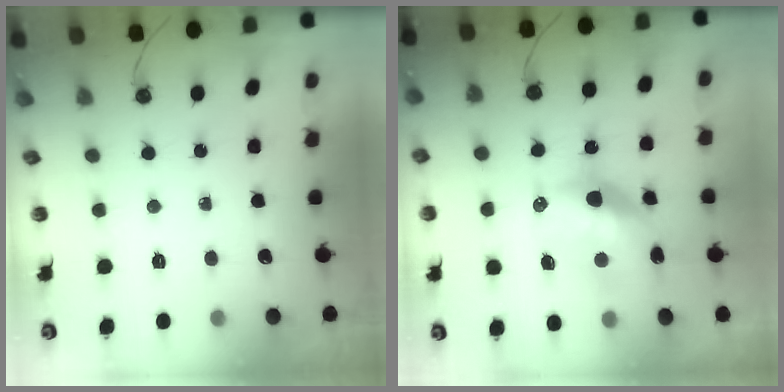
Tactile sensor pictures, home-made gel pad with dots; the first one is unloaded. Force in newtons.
{"total": 13.8, "press": 13.7, "slide": 1.5}